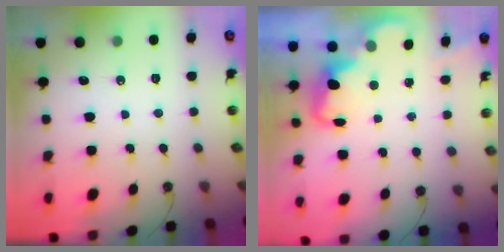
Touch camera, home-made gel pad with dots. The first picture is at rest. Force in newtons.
{"total": 2.3, "press": 2.2, "slide": 0.7}